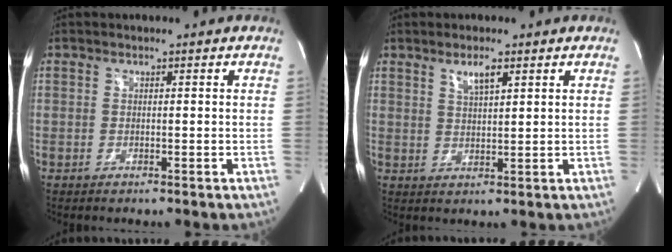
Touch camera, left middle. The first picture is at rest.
{"total": 3.2, "force": [2.0, 0.6, 2.4], "torque": [-0.045, 0.000, 0.037]}